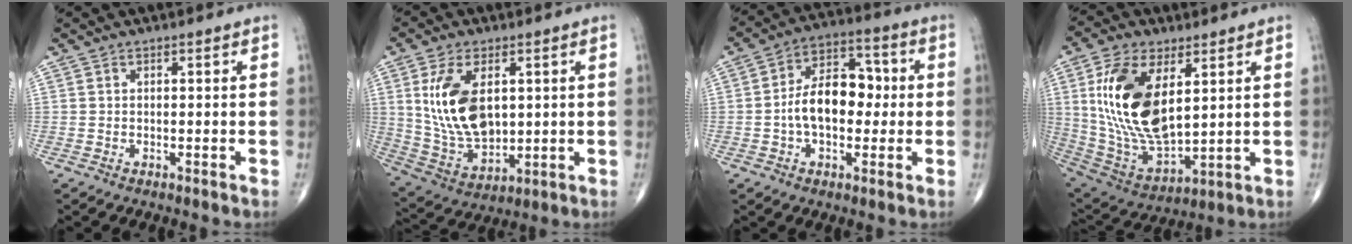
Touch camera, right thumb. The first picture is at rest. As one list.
[{"total": 14.9, "force": [3.1, 8.6, 11.8], "torque": [-0.215, -0.015, 0.074]}, {"total": 12.2, "force": [-0.6, 7.6, 9.5], "torque": [-0.134, 0.034, -0.020]}, {"total": 19.9, "force": [5.1, 10.1, 16.4], "torque": [-0.312, -0.026, 0.109]}]